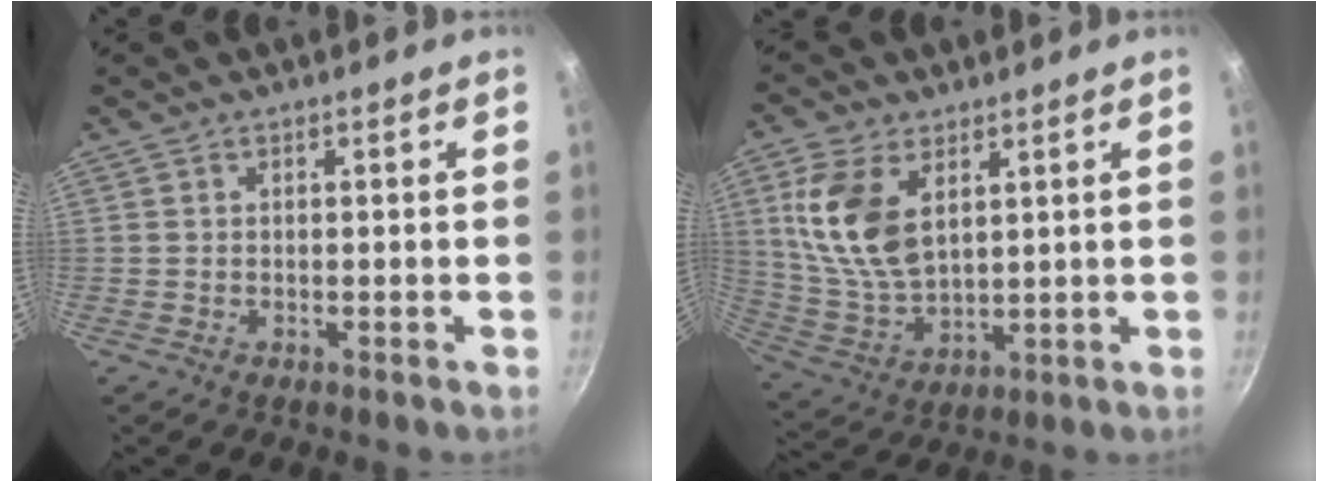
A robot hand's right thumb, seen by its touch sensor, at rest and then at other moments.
{"total": 13.9, "force": [4.7, 8.0, 10.4], "torque": [-0.197, -0.023, 0.105]}